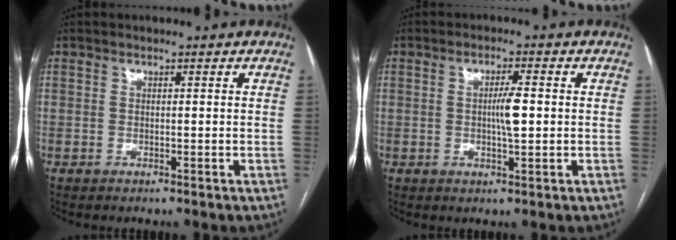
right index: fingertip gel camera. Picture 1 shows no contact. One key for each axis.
{"total": 3.9, "fx": 0.0, "fy": 0.5, "fz": 3.9, "tx": -0.067, "ty": -0.001, "tz": 0.001}